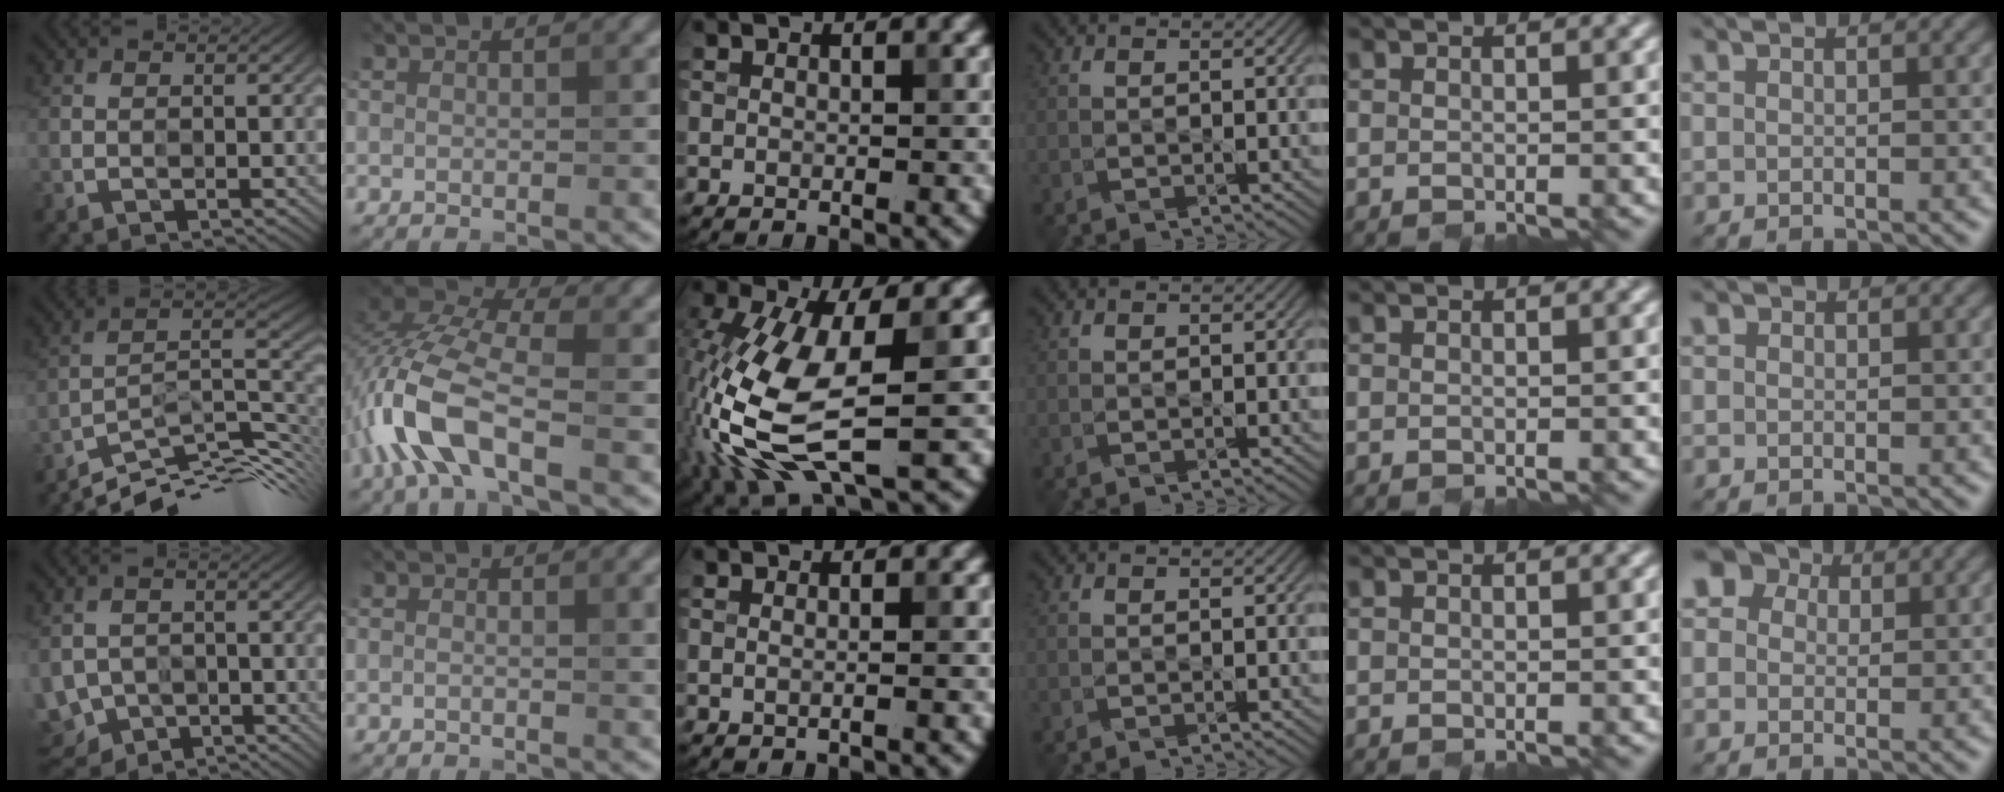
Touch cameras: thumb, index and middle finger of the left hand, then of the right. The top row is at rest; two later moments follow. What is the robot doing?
{"motion": "open", "object": "laptop"}